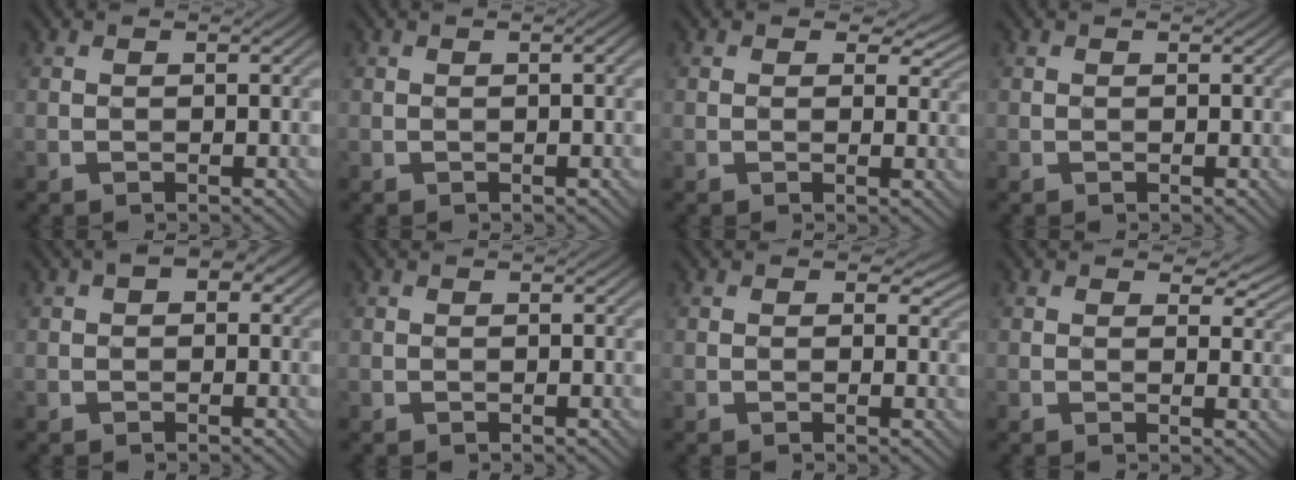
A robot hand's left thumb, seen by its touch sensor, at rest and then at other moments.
{"total": 1.3, "force": [0.0, 0.2, 1.3], "torque": [-0.019, 0.002, 0.001]}
{"total": 3.8, "force": [1.9, 2.3, 2.3], "torque": [-0.036, -0.006, 0.022]}
{"total": 0.0}
{"total": 2.8, "force": [0.7, 1.7, 2.1], "torque": [-0.025, 0.007, 0.002]}
{"total": 0.0}
{"total": 2.5, "force": [1.0, 1.6, 1.6], "torque": [-0.026, -0.004, 0.012]}
{"total": 4.0, "force": [2.4, 2.1, 2.4], "torque": [-0.034, -0.004, 0.036]}